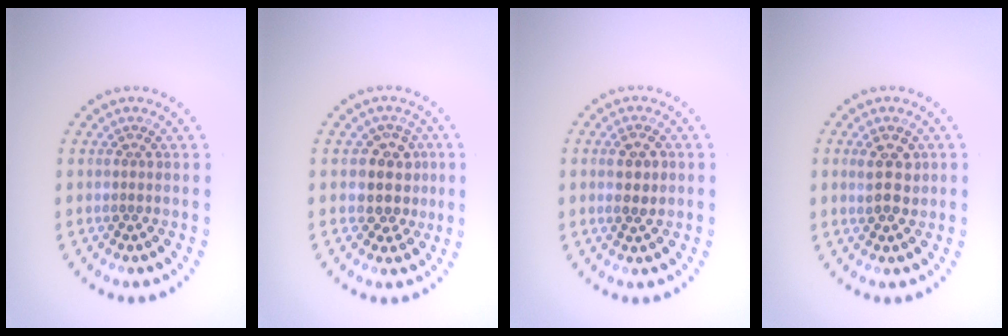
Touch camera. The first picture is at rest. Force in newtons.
{"total": 3.3, "press": 2.9, "slide": 1.6}
{"total": 2.1, "press": 2.1, "slide": 0.4}
{"total": 2.6, "press": 2.6, "slide": 0.3}